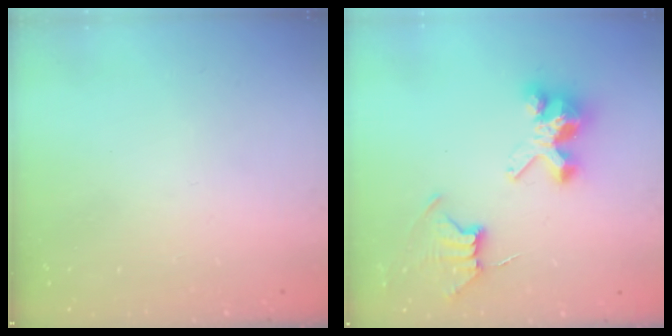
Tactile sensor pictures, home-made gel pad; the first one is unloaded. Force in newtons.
{"total": 8.9, "press": 8.8, "slide": 0.7}